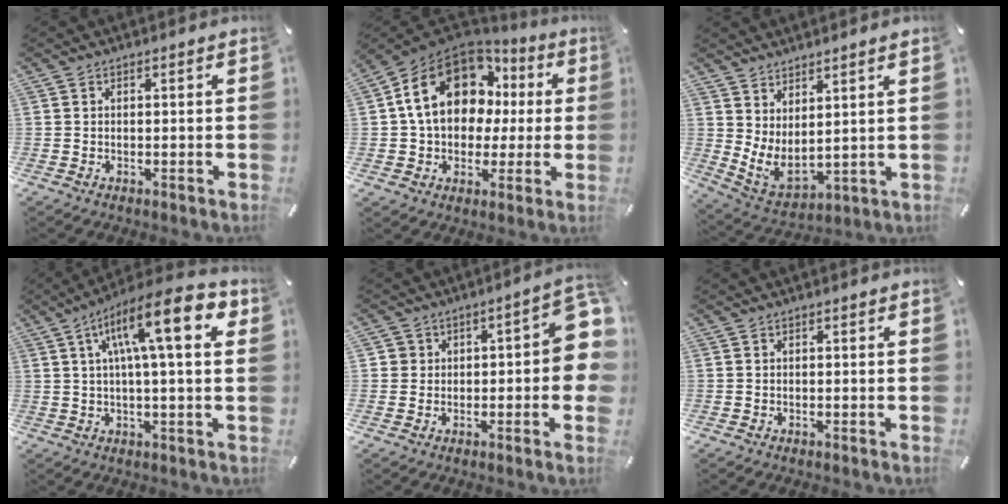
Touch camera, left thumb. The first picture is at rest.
{"total": 18.4, "force": [5.3, 14.1, 10.7], "torque": [-0.208, -0.015, 0.097]}
{"total": 4.9, "force": [3.5, 2.5, 2.4], "torque": [-0.065, -0.048, 0.069]}
{"total": 16.8, "force": [6.2, 4.0, 15.1], "torque": [-0.243, -0.018, 0.092]}
{"total": 9.7, "force": [-0.1, 5.6, 7.9], "torque": [-0.086, 0.001, 0.000]}
{"total": 0.0}